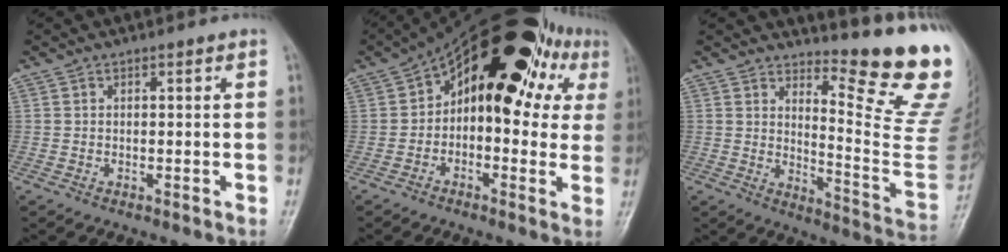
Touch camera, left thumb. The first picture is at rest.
{"total": 22.9, "force": [6.0, 13.0, 17.9], "torque": [-0.206, 0.045, 0.078]}
{"total": 16.0, "force": [11.9, 2.0, 10.5], "torque": [-0.115, -0.148, 0.164]}